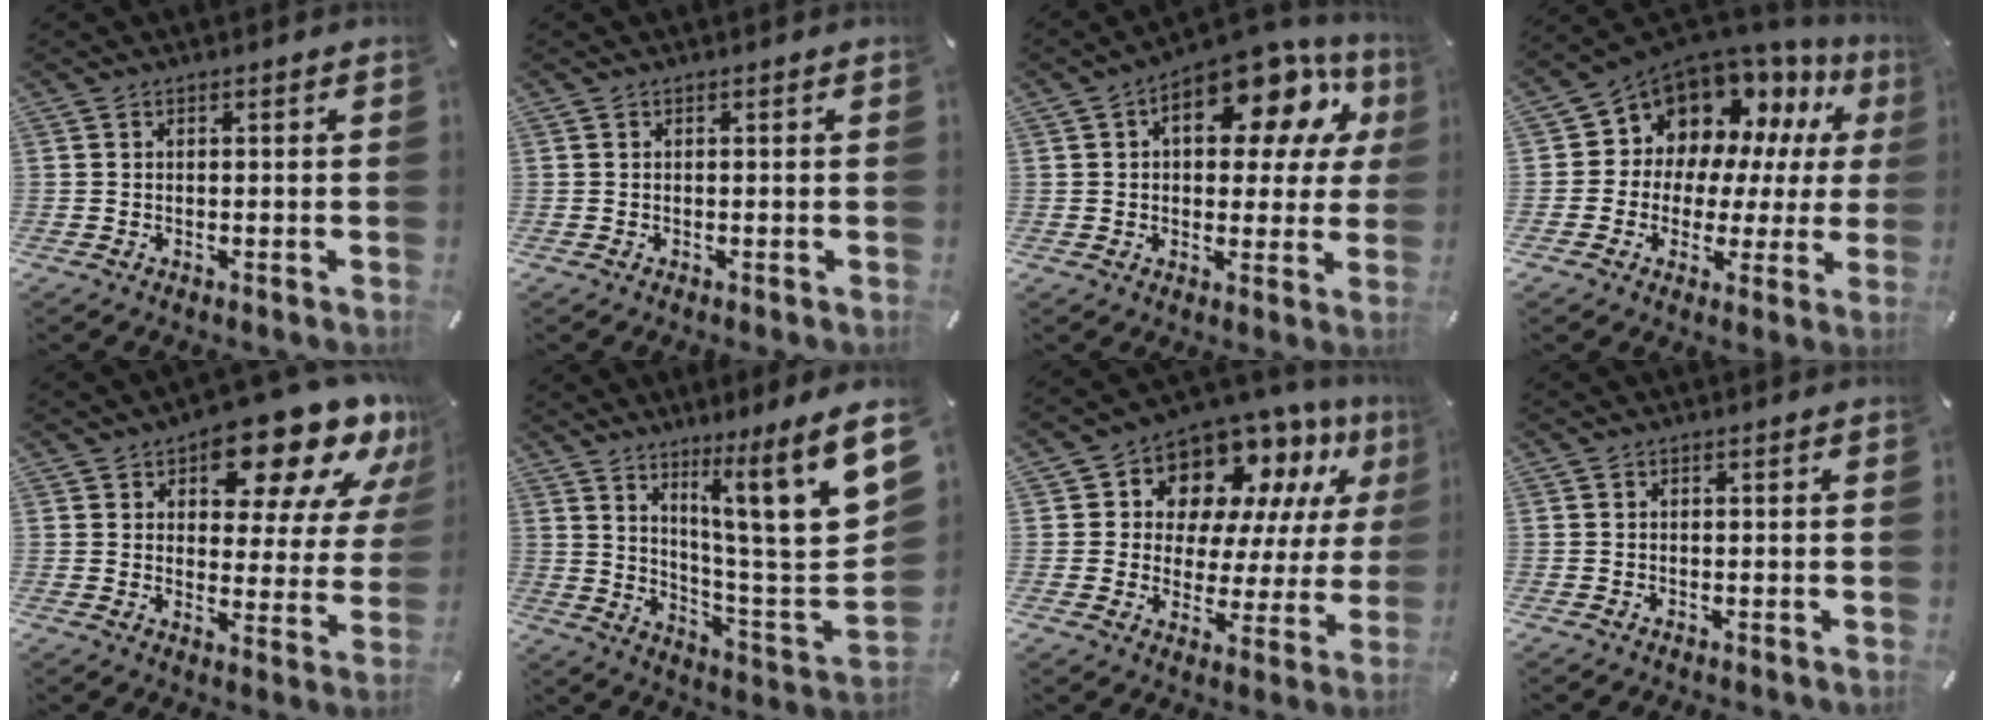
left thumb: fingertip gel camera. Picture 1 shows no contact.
{"total": 0.0}
{"total": 16.3, "force": [7.2, 8.1, 12.2], "torque": [-0.168, -0.041, 0.116]}
{"total": 12.1, "force": [8.3, 8.4, 2.7], "torque": [-0.066, -0.079, 0.161]}
{"total": 17.3, "force": [12.3, 7.6, 9.5], "torque": [-0.121, -0.088, 0.203]}
{"total": 17.3, "force": [9.4, 1.1, 14.5], "torque": [-0.216, -0.086, 0.130]}
{"total": 12.9, "force": [9.5, 7.7, 4.1], "torque": [-0.081, -0.081, 0.172]}
{"total": 0.0}